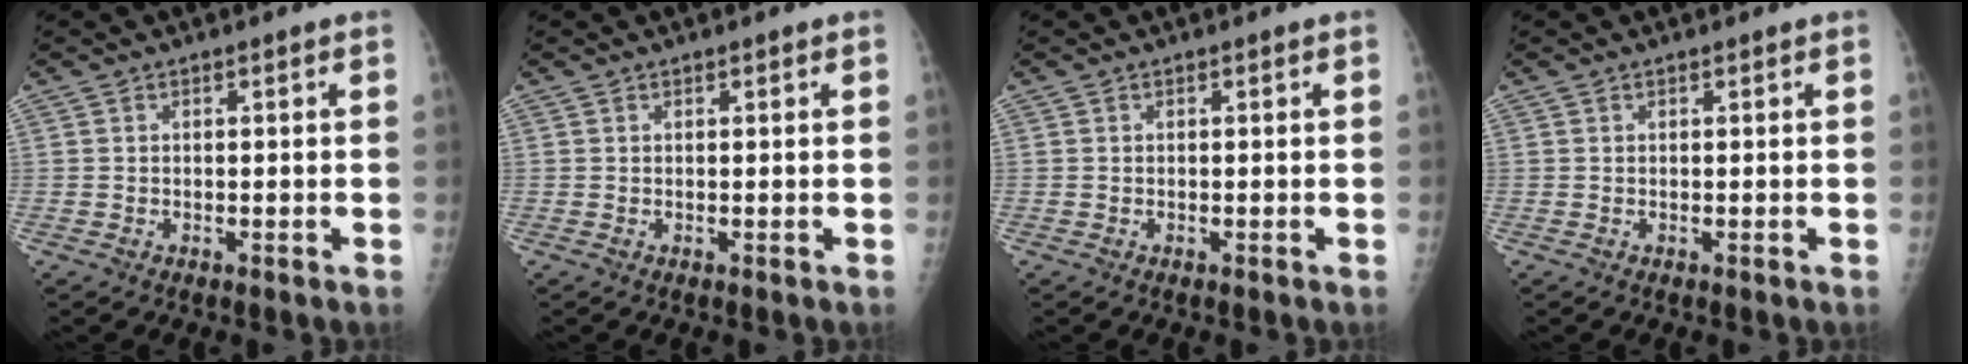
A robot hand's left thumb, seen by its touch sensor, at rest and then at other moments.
{"total": 0.0}
{"total": 0.0}
{"total": 0.0}